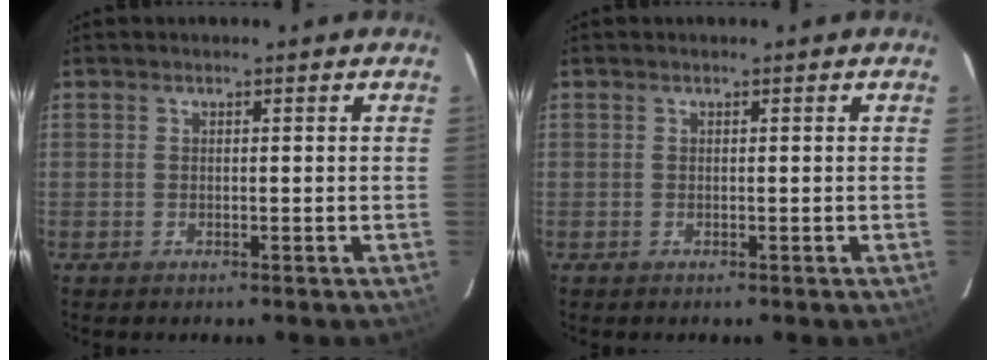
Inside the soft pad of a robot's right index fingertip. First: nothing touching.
{"total": 0.0}